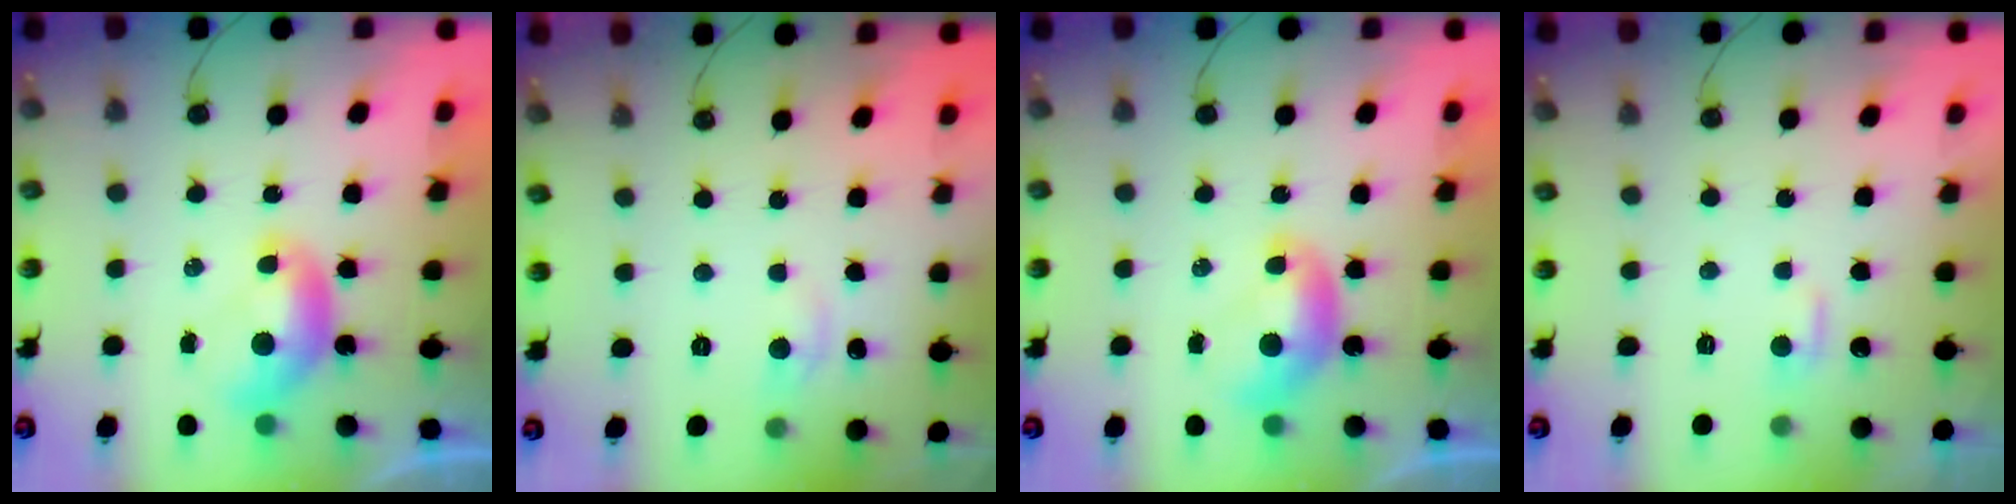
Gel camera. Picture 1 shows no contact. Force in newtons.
{"total": 0.7, "press": 0.3, "slide": 0.7}
{"total": 0.0}
{"total": 2.4, "press": 2.3, "slide": 0.3}